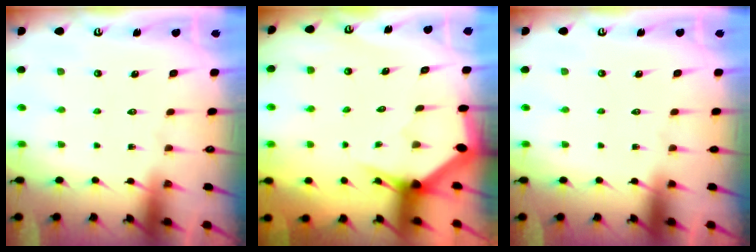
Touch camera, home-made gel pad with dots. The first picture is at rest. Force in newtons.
{"total": 3.0, "press": 3.0, "slide": 0.0}
{"total": 0.0}